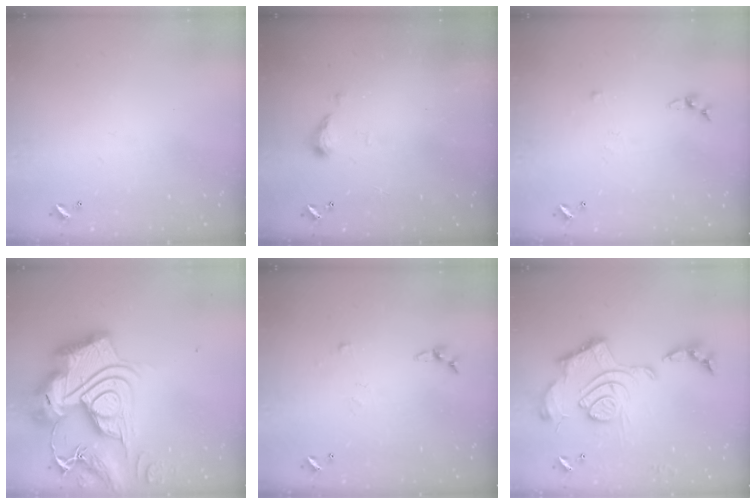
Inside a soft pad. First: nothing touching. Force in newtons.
{"total": 3.8, "press": 3.7, "slide": 0.6}
{"total": 3.3, "press": 3.3, "slide": 0.5}
{"total": 0.6, "press": 0.6, "slide": 0.0}
{"total": 4.2, "press": 4.2, "slide": 0.5}
{"total": 2.4, "press": 1.9, "slide": 1.5}